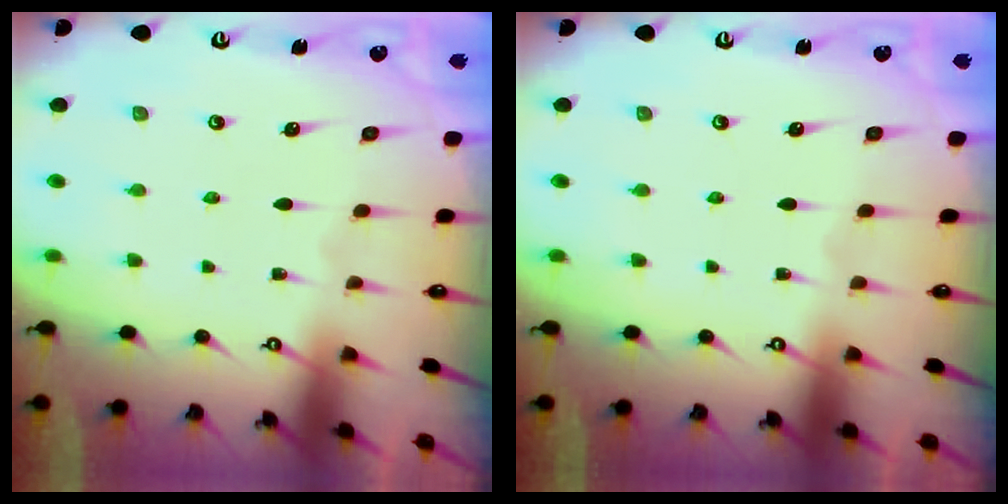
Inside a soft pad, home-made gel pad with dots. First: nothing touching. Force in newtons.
{"total": 0.0}